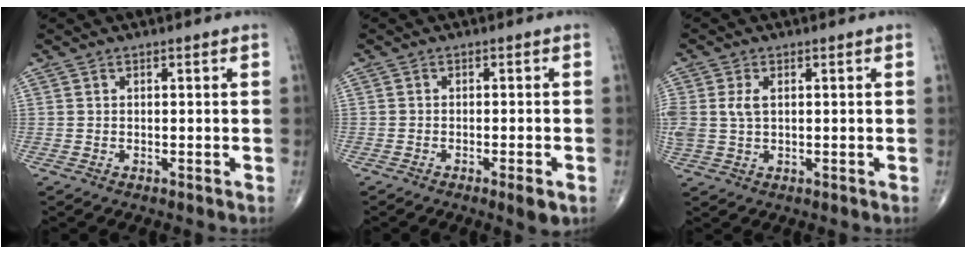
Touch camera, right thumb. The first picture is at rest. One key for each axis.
{"total": 3.3, "fx": -1.7, "fy": 0.6, "fz": 2.7, "tx": -0.036, "ty": -0.003, "tz": -0.027}
{"total": 4.5, "fx": 0.8, "fy": 2.8, "fz": 3.4, "tx": -0.089, "ty": 0.008, "tz": 0.020}